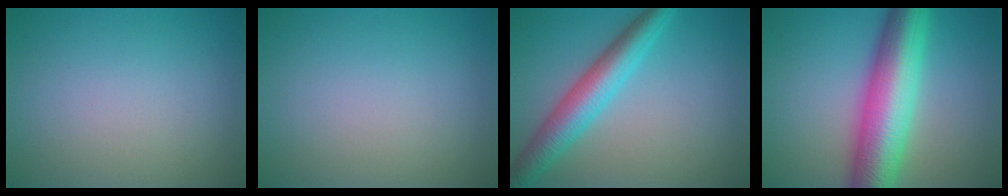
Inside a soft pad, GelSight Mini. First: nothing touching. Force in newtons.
{"total": 0.0}
{"total": 5.6, "press": 5.6, "slide": 0.1}
{"total": 10.4, "press": 10.4, "slide": 0.1}